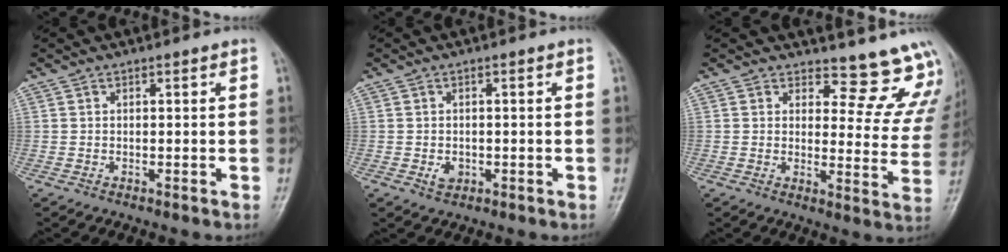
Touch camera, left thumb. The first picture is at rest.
{"total": 2.4, "force": [-0.7, 1.8, 1.3], "torque": [-0.014, 0.001, -0.009]}
{"total": 12.6, "force": [12.0, 3.7, 0.4], "torque": [0.046, -0.131, 0.114]}